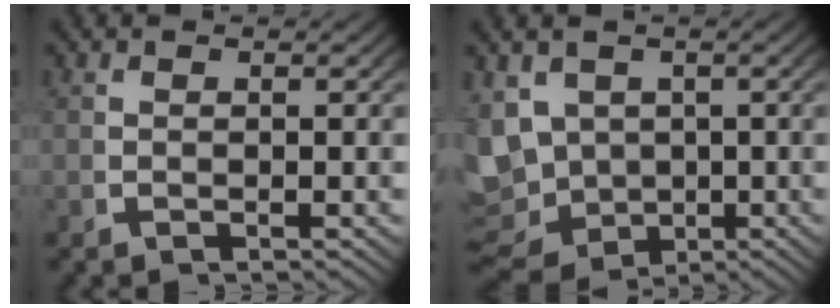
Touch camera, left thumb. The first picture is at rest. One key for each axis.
{"total": 13.1, "fx": -3.9, "fy": 11.1, "fz": 5.8, "tx": -0.161, "ty": -0.078, "tz": -0.041}